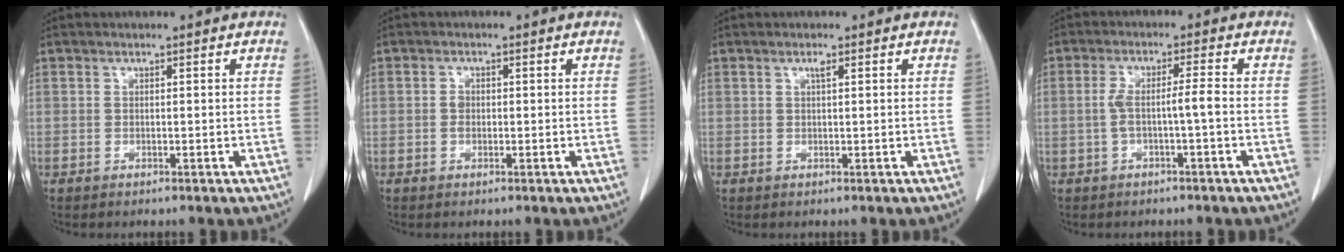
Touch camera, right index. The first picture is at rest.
{"total": 1.2, "force": [-0.2, 1.0, 0.7], "torque": [-0.013, 0.003, -0.004]}
{"total": 0.8, "force": [0.4, 0.0, 0.7], "torque": [-0.014, 0.001, 0.008]}
{"total": 3.9, "force": [-0.9, 0.0, 3.8], "torque": [-0.075, 0.015, -0.011]}